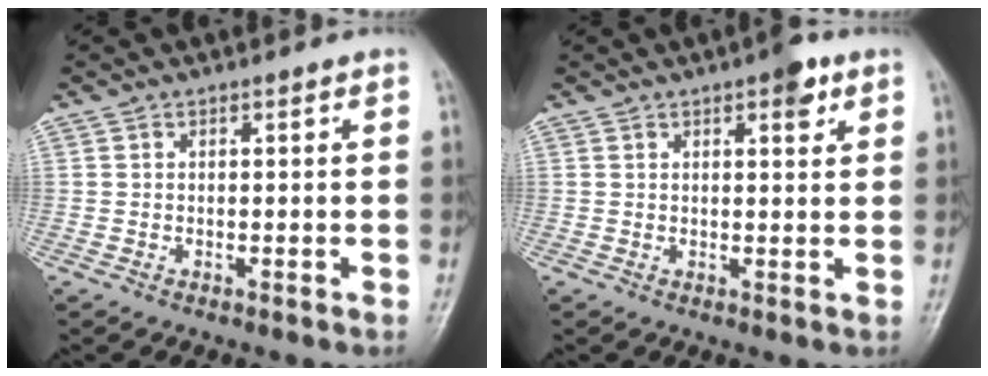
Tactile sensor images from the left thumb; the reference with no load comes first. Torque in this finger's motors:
{"motor_torque": [0.58, 0.28, 0.33, -0.48, 0.01]}